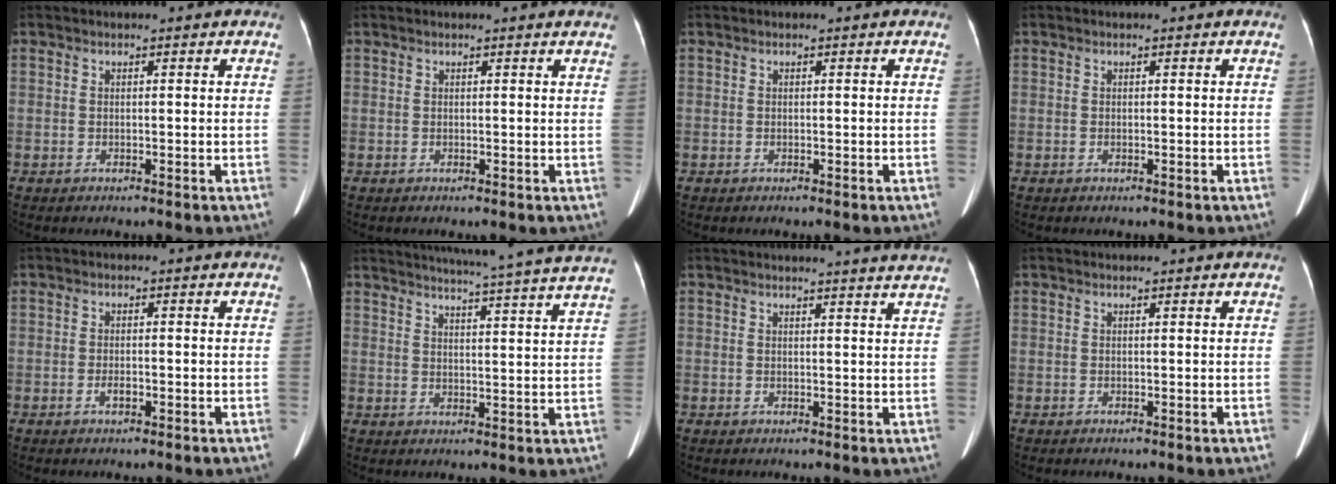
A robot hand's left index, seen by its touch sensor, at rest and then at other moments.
{"total": 2.4, "force": [2.3, 0.1, 0.7], "torque": [-0.014, 0.004, 0.012]}
{"total": 0.0}
{"total": 0.0}
{"total": 1.4, "force": [-0.7, 0.6, 1.1], "torque": [-0.022, 0.001, -0.009]}
{"total": 20.3, "force": [18.7, -1.5, 7.8], "torque": [-0.127, -0.039, 0.227]}
{"total": 9.3, "force": [8.9, -0.7, 2.6], "torque": [-0.028, -0.015, 0.083]}
{"total": 0.6, "force": [0.6, 0.0, 0.1], "torque": [-0.005, 0.007, 0.010]}